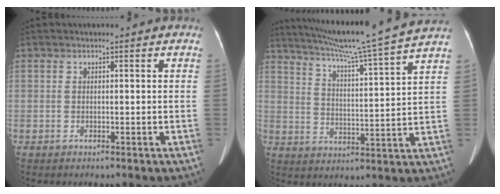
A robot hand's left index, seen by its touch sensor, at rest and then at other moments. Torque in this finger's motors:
{"motor_torque": [0.20, -0.72, 0.01, 0.07]}